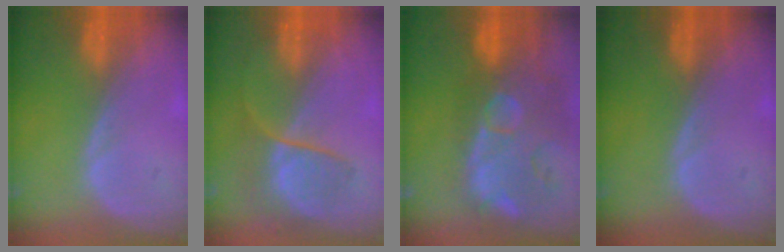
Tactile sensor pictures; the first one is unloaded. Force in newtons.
{"total": 6.6, "press": 6.2, "slide": 2.3}
{"total": 14.2, "press": 11.6, "slide": 8.2}
{"total": 0.0}